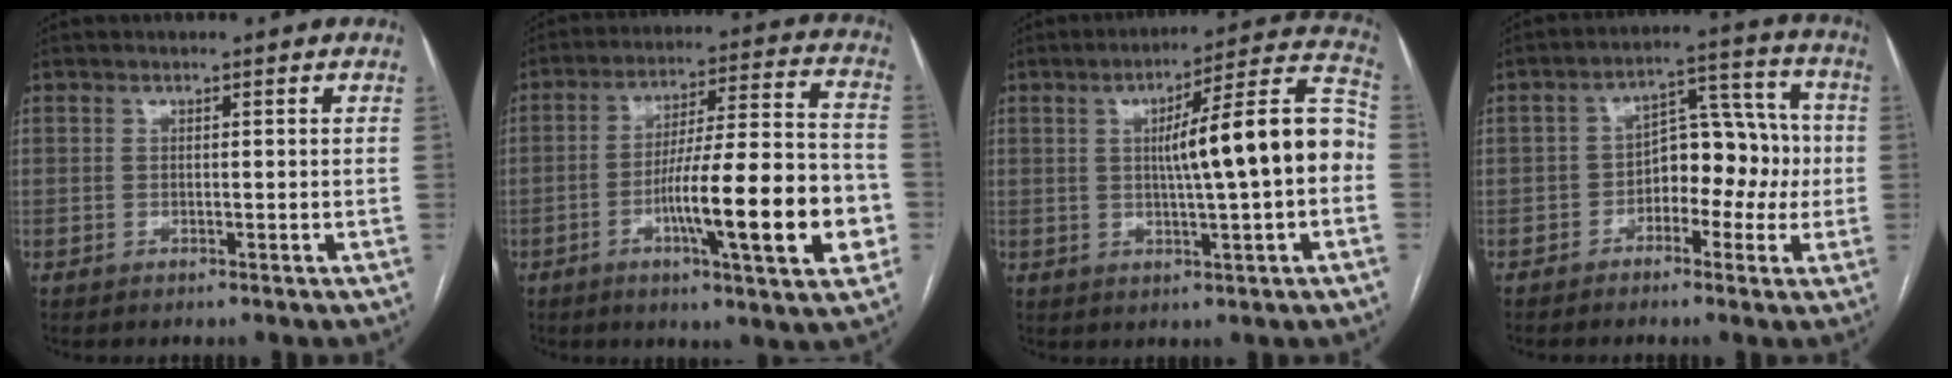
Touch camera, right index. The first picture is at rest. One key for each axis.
{"total": 18.5, "fx": -5.4, "fy": 1.8, "fz": 17.6, "tx": -0.255, "ty": 0.009, "tz": -0.076}
{"total": 14.1, "fx": -0.2, "fy": 0.9, "fz": 14.1, "tx": -0.202, "ty": 0.032, "tz": -0.005}
{"total": 8.7, "fx": -2.0, "fy": 5.1, "fz": 6.8, "tx": -0.095, "ty": 0.041, "tz": -0.031}